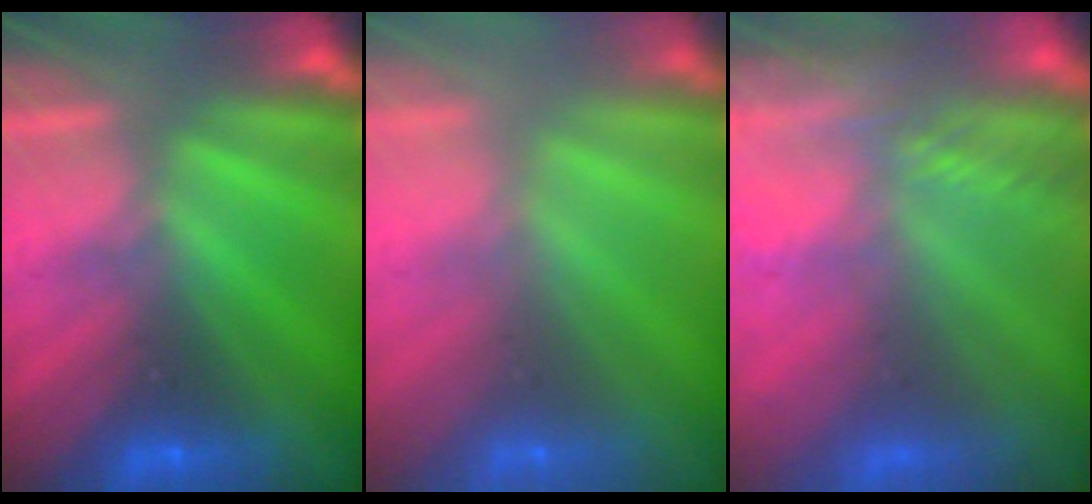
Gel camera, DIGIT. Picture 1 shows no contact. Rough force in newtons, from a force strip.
{"total": 3.4}
{"total": 7.0}